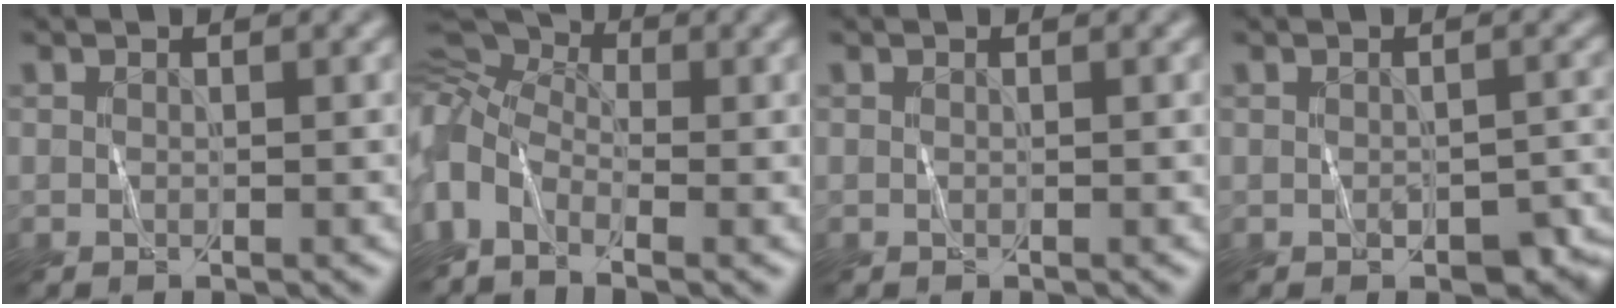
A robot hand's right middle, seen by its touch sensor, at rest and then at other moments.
{"total": 7.5, "force": [-0.6, 4.5, 6.0], "torque": [-0.144, 0.013, -0.022]}
{"total": 0.0}
{"total": 2.9, "force": [-1.1, 1.9, 1.9], "torque": [-0.024, -0.008, -0.009]}